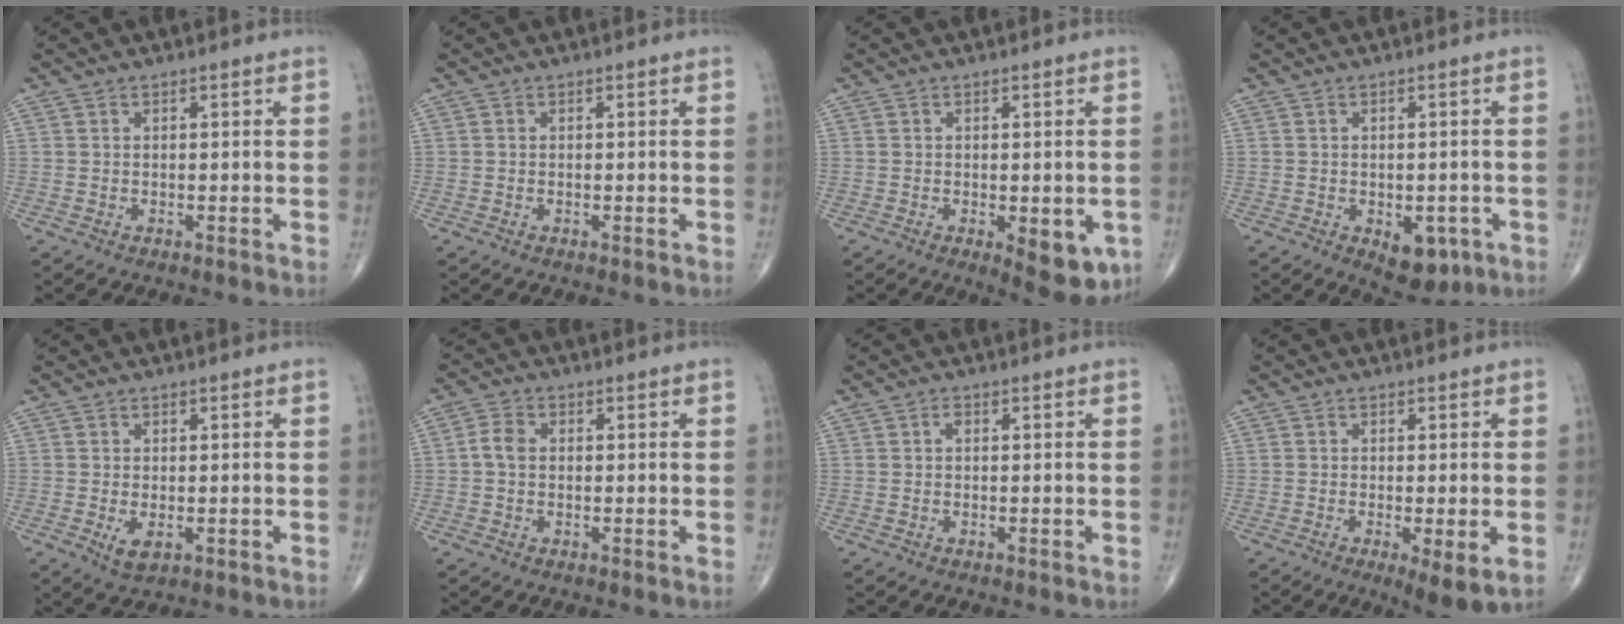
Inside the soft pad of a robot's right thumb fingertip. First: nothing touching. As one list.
[{"total": 0.0}, {"total": 8.0, "force": [-2.4, 3.3, 6.9], "torque": [-0.071, -0.011, -0.025]}, {"total": 6.6, "force": [-2.5, 3.8, 4.8], "torque": [-0.039, 0.003, -0.021]}, {"total": 3.0, "force": [-0.8, 1.5, 2.5], "torque": [-0.044, -0.007, -0.009]}, {"total": 3.1, "force": [-0.1, 2.3, 2.1], "torque": [-0.041, 0.009, -0.008]}, {"total": 0.8, "force": [0.1, 0.5, 0.6], "torque": [-0.007, 0.003, -0.001]}, {"total": 5.6, "force": [-1.7, 1.3, 5.2], "torque": [-0.088, -0.018, -0.028]}]